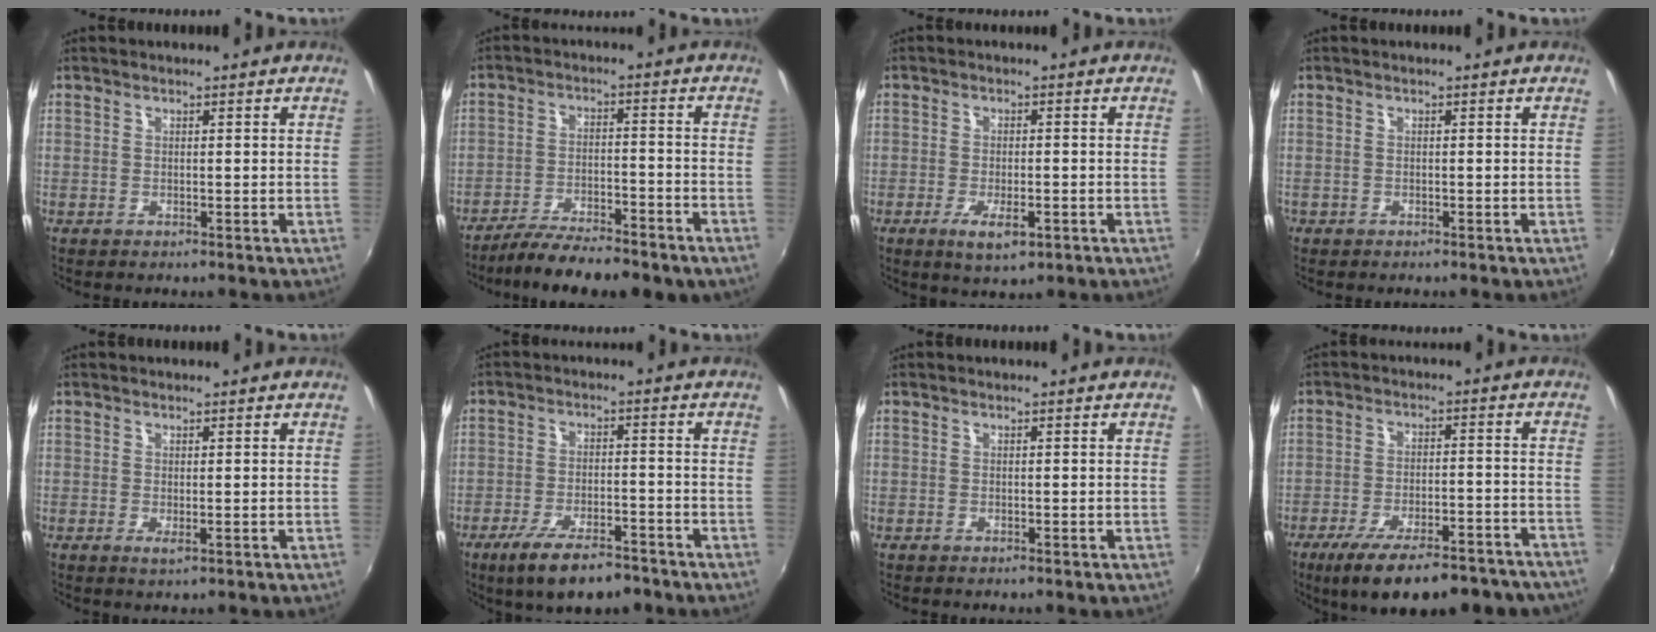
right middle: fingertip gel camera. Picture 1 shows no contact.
{"total": 13.5, "force": [-11.2, 3.0, 7.0], "torque": [-0.138, -0.027, -0.171]}
{"total": 5.3, "force": [-2.4, 1.7, 4.4], "torque": [-0.092, -0.013, -0.039]}
{"total": 0.7, "force": [-0.5, 0.4, 0.0], "torque": [-0.003, -0.003, -0.010]}
{"total": 1.2, "force": [0.0, 0.1, 1.2], "torque": [-0.022, -0.003, 0.000]}
{"total": 10.6, "force": [-7.6, 3.4, 6.5], "torque": [-0.142, -0.021, -0.126]}
{"total": 0.0}
{"total": 21.2, "force": [-17.1, 6.1, 11.1], "torque": [-0.188, -0.030, -0.226]}